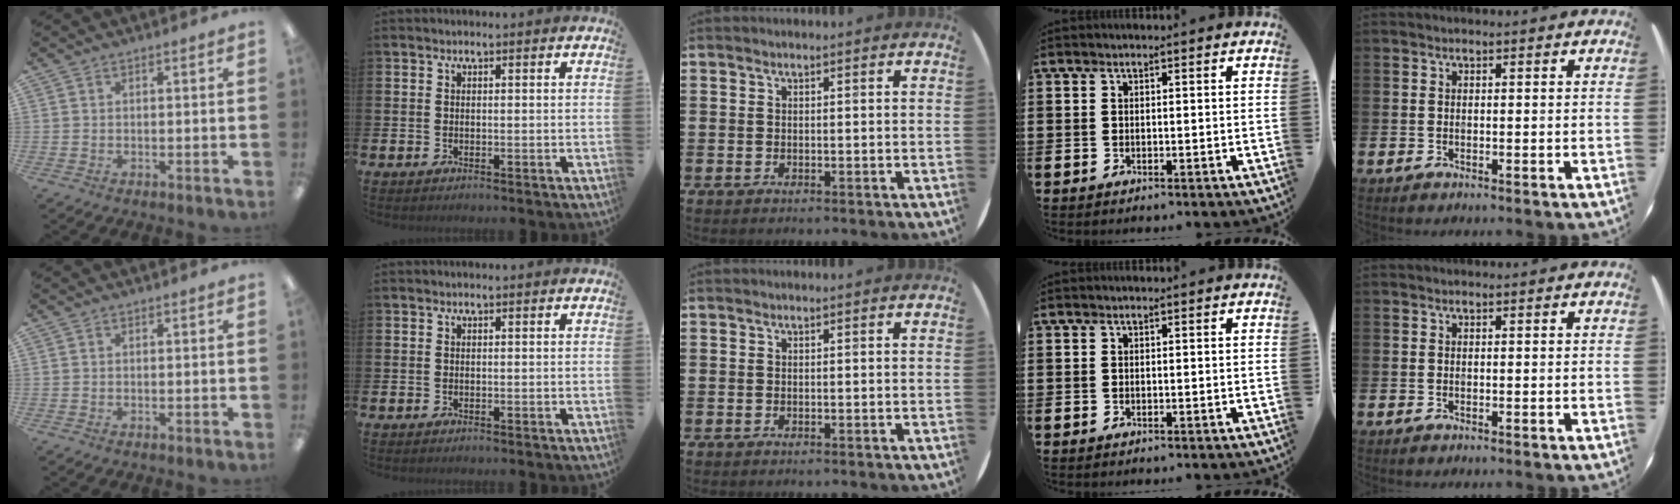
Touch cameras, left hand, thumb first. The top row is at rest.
{}